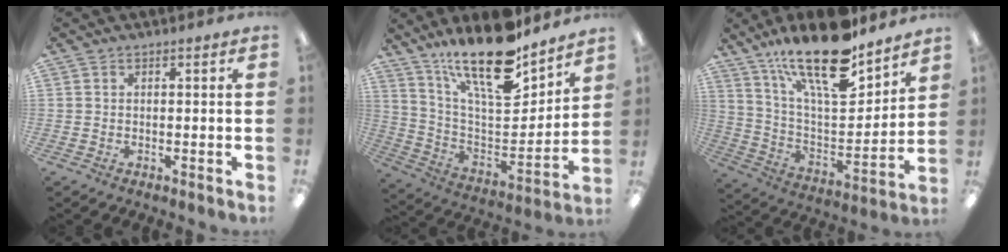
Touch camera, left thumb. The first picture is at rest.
{"total": 21.3, "force": [16.4, 6.4, 12.0], "torque": [-0.212, -0.110, 0.282]}
{"total": 22.3, "force": [16.4, 7.4, 13.1], "torque": [-0.223, -0.104, 0.280]}